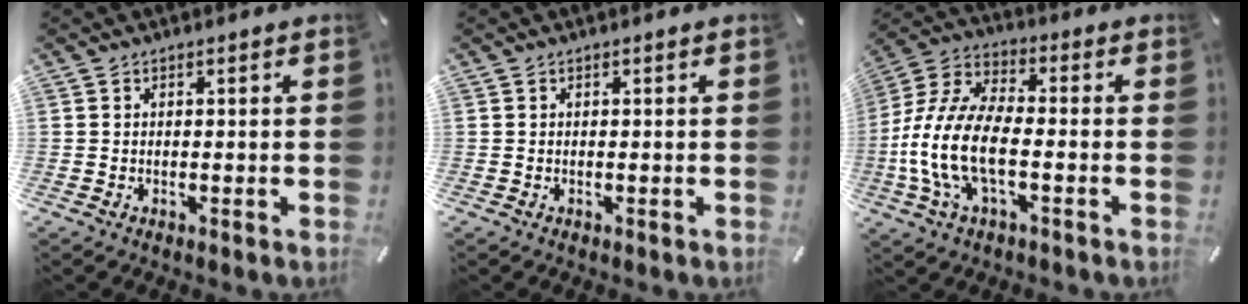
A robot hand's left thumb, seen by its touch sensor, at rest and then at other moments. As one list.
[{"total": 0.0}, {"total": 14.0, "force": [-4.3, 6.9, 11.4], "torque": [-0.265, -0.006, -0.084]}]